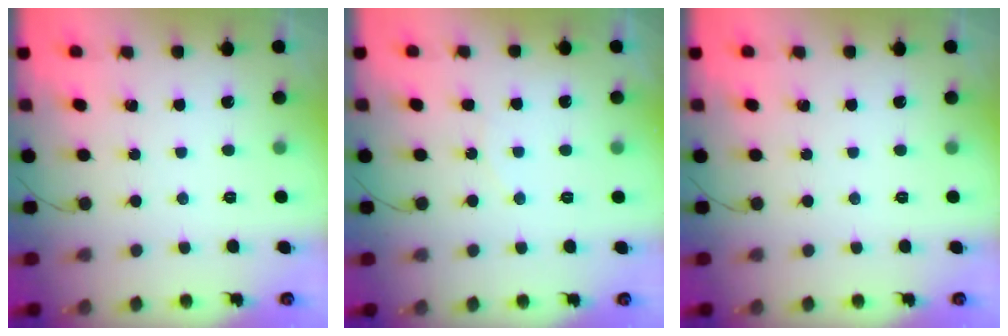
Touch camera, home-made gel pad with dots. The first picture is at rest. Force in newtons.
{"total": 5.0, "press": 5.0, "slide": 0.4}
{"total": 0.0}